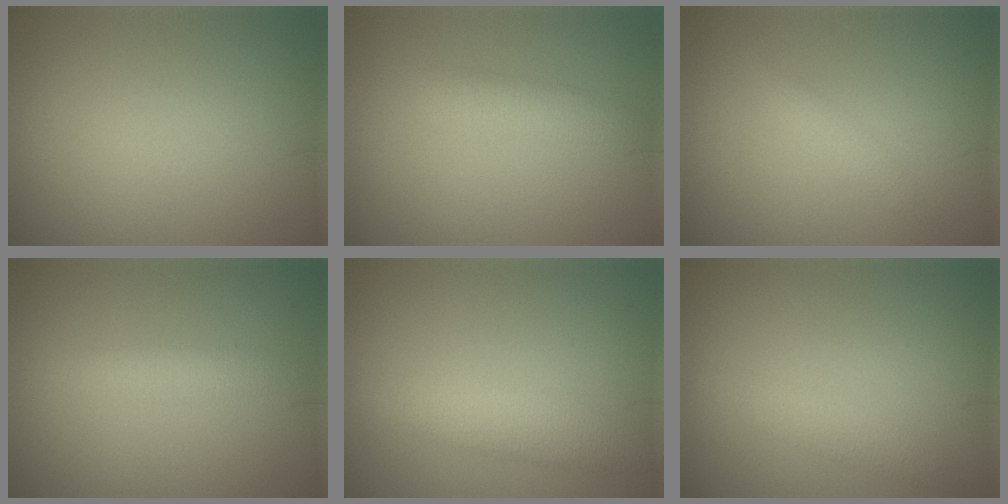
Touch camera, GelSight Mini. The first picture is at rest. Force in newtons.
{"total": 1.9, "press": 1.9, "slide": 0.1}
{"total": 1.2, "press": 1.2, "slide": 0.1}
{"total": 1.9, "press": 1.9, "slide": 0.0}
{"total": 4.0, "press": 4.0, "slide": 0.1}
{"total": 2.0, "press": 2.0, "slide": 0.1}